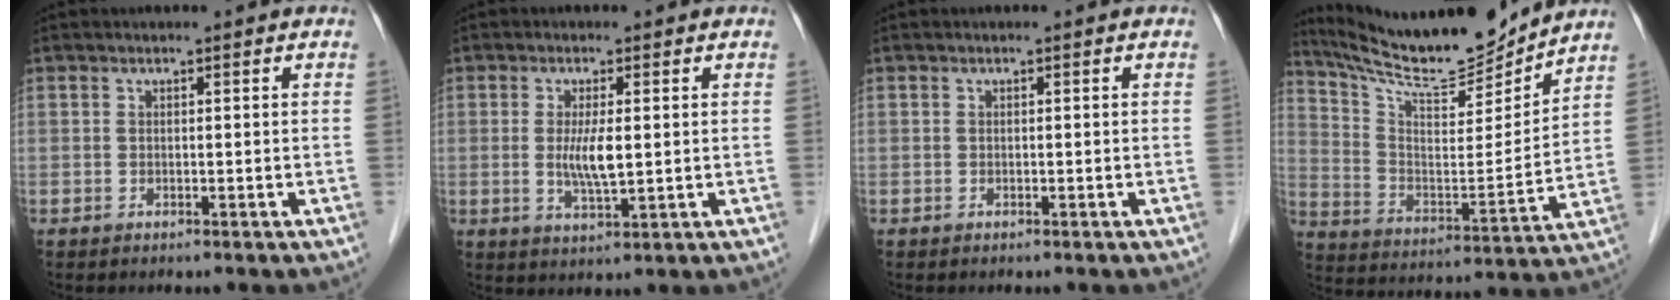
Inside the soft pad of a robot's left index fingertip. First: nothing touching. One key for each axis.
{"total": 4.5, "fx": 0.3, "fy": 0.8, "fz": 4.4, "tx": -0.089, "ty": -0.009, "tz": 0.008}
{"total": 0.0}
{"total": 17.1, "fx": 16.0, "fy": 1.2, "fz": 5.7, "tx": -0.115, "ty": -0.019, "tz": 0.272}